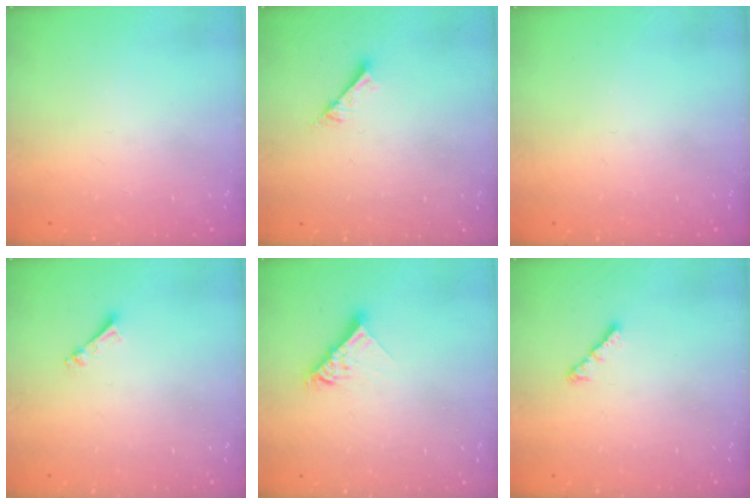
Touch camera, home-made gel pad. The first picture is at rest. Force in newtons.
{"total": 5.0, "press": 5.0, "slide": 0.7}
{"total": 0.0}
{"total": 3.7, "press": 3.7, "slide": 0.3}
{"total": 9.8, "press": 9.8, "slide": 0.8}
{"total": 3.0, "press": 2.9, "slide": 0.6}